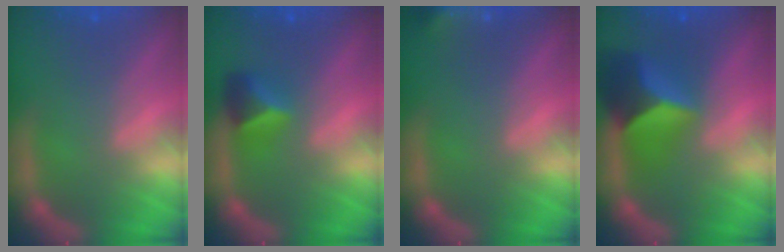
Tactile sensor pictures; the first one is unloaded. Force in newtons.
{"total": 2.9}
{"total": 5.9}
{"total": 6.9}